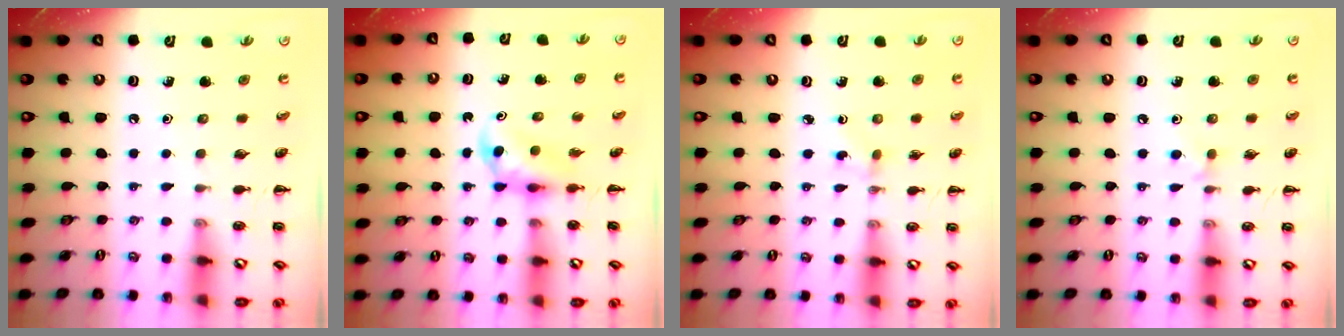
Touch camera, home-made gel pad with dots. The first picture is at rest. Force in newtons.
{"total": 4.0, "press": 3.8, "slide": 1.2}
{"total": 1.5, "press": 1.3, "slide": 0.8}
{"total": 4.5, "press": 4.2, "slide": 1.4}